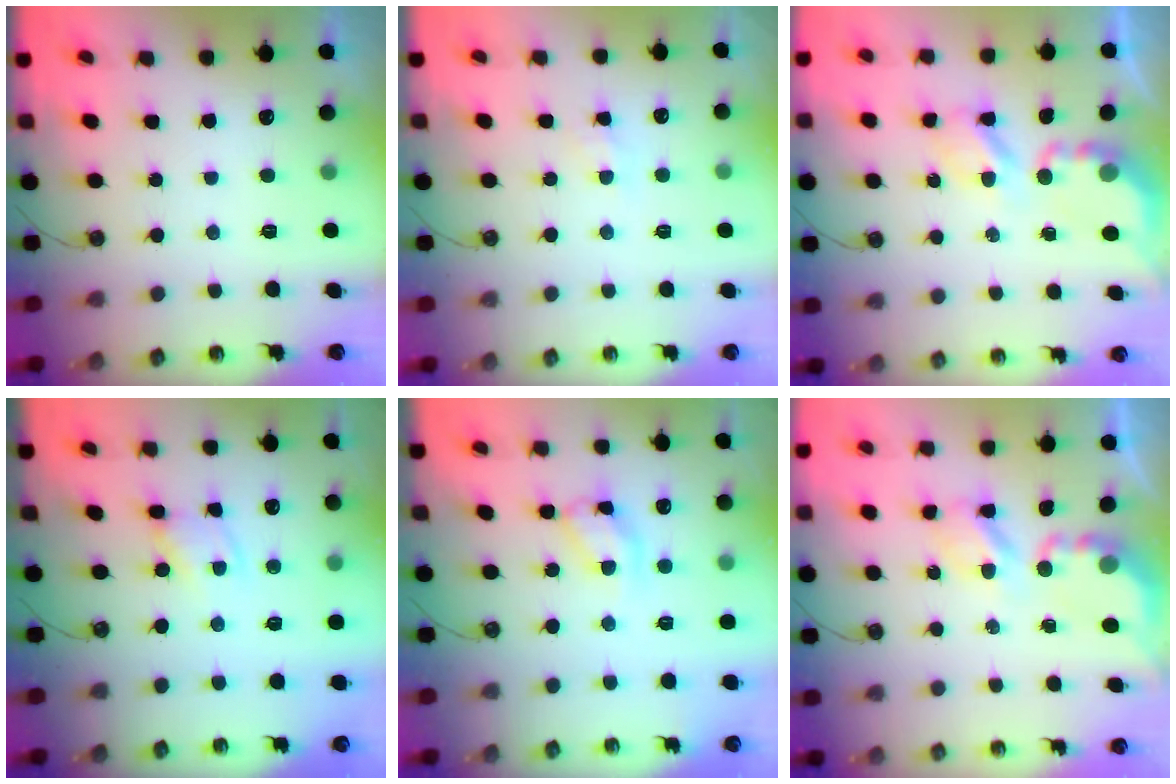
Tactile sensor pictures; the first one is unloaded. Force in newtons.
{"total": 5.3, "press": 5.3, "slide": 0.6}
{"total": 4.8, "press": 4.7, "slide": 0.4}
{"total": 2.1, "press": 2.1, "slide": 0.3}
{"total": 13.3, "press": 13.3, "slide": 1.0}
{"total": 4.8, "press": 4.7, "slide": 0.4}